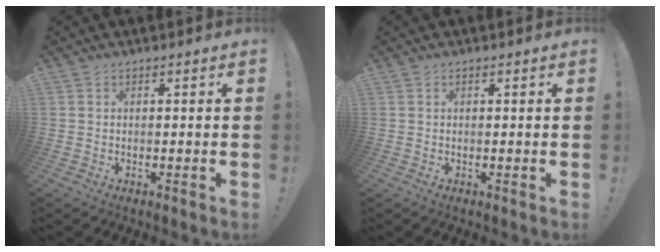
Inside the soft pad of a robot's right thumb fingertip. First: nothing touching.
{"total": 0.0}